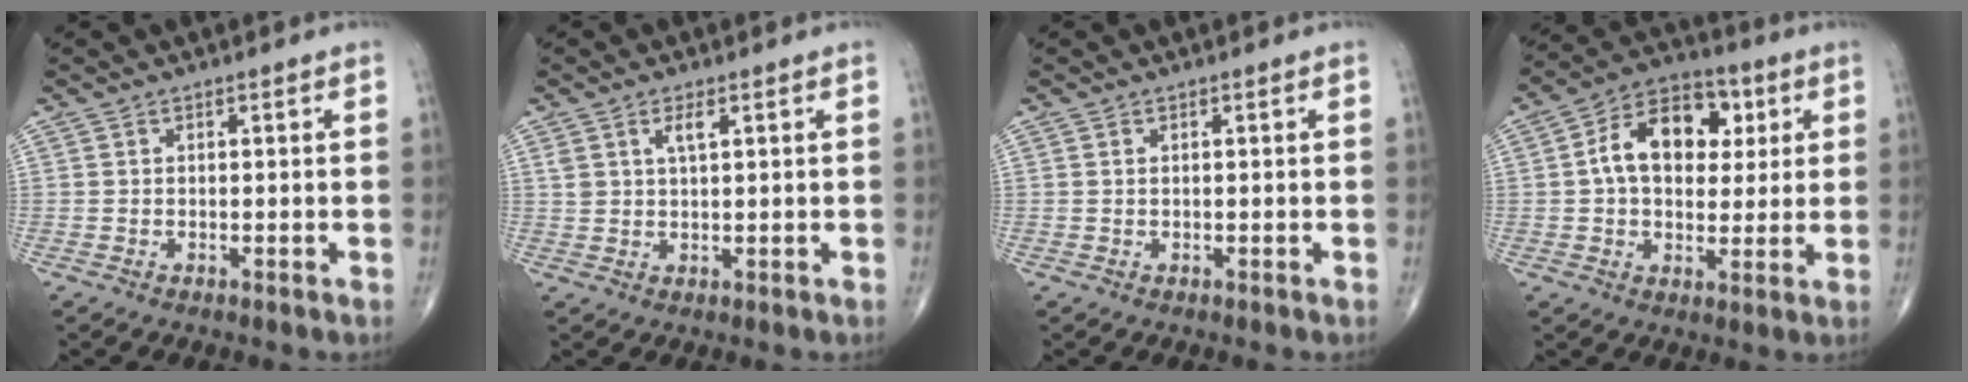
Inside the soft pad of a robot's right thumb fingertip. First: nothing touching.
{"total": 3.7, "force": [1.8, 1.4, 2.9], "torque": [-0.052, -0.006, 0.036]}
{"total": 0.0}
{"total": 14.6, "force": [3.1, 9.8, 10.4], "torque": [-0.134, 0.013, 0.041]}